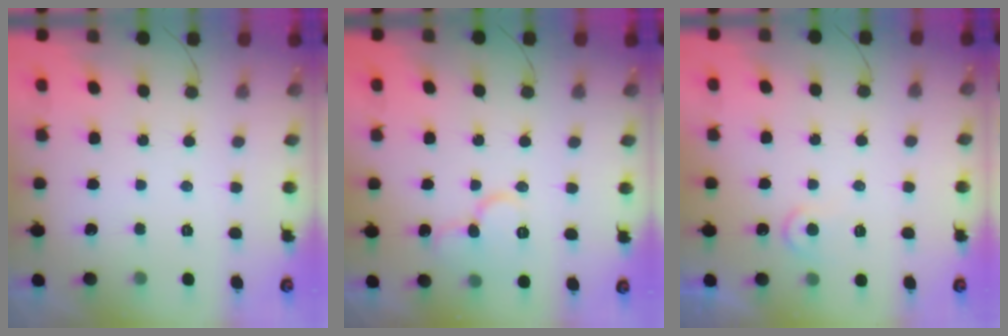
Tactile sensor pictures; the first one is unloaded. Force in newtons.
{"total": 9.8, "press": 9.7, "slide": 1.3}
{"total": 4.7, "press": 4.6, "slide": 0.4}